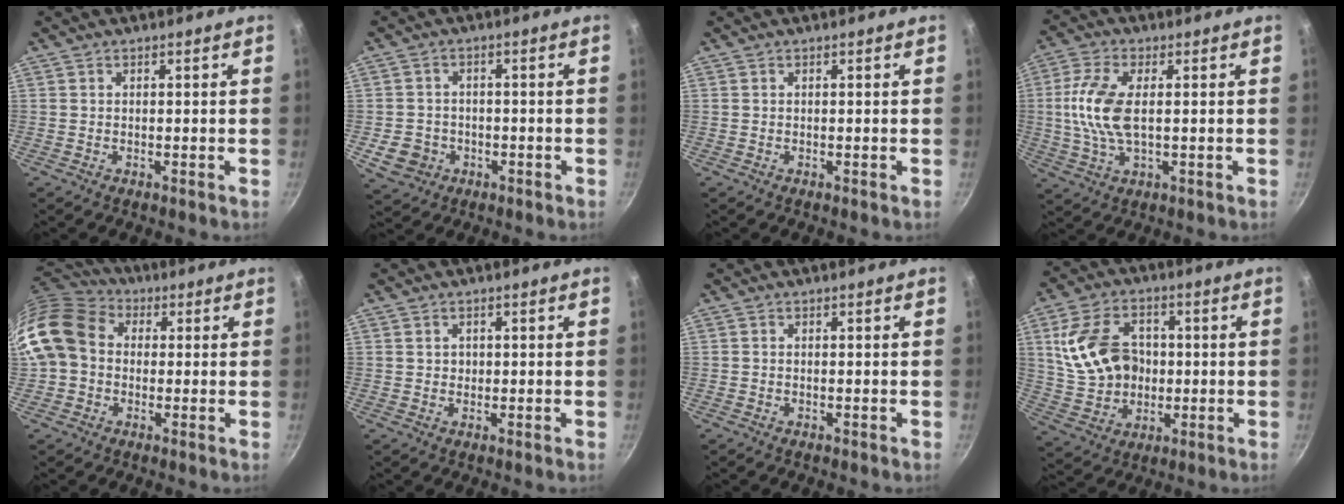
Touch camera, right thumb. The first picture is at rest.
{"total": 6.3, "force": [-1.9, 5.4, 2.5], "torque": [-0.032, 0.019, -0.022]}
{"total": 0.0}
{"total": 10.0, "force": [0.7, 4.7, 8.8], "torque": [-0.191, 0.006, 0.008]}
{"total": 14.2, "force": [0.8, 11.6, 8.0], "torque": [-0.137, 0.029, -0.001]}
{"total": 1.4, "force": [0.3, 1.2, 0.5], "torque": [-0.003, 0.003, 0.005]}
{"total": 0.0}
{"total": 15.0, "force": [1.8, 11.5, 9.6], "torque": [-0.164, 0.010, 0.044]}